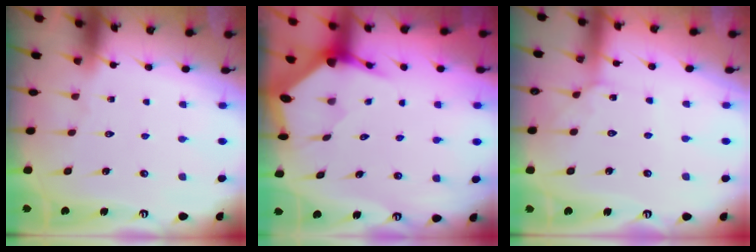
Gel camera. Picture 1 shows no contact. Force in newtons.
{"total": 3.5, "press": 3.5, "slide": 0.5}
{"total": 3.9, "press": 3.8, "slide": 0.5}